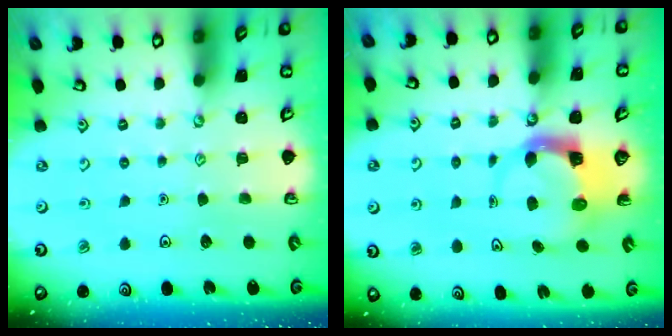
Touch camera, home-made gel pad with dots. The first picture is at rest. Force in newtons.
{"total": 3.6, "press": 3.5, "slide": 0.5}